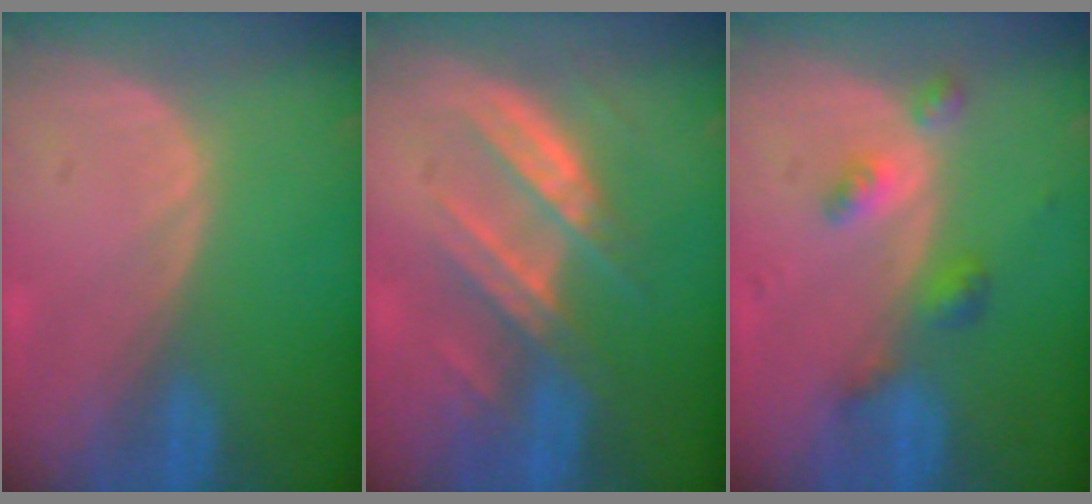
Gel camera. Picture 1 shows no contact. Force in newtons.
{"total": 7.5, "press": 7.2, "slide": 1.9}
{"total": 4.6, "press": 4.2, "slide": 1.7}